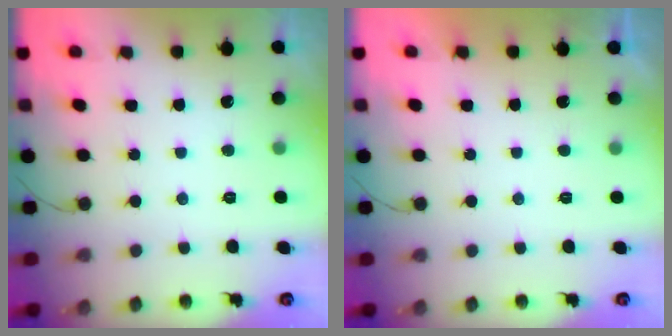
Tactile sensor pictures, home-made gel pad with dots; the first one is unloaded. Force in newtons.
{"total": 2.0, "press": 2.0, "slide": 0.6}